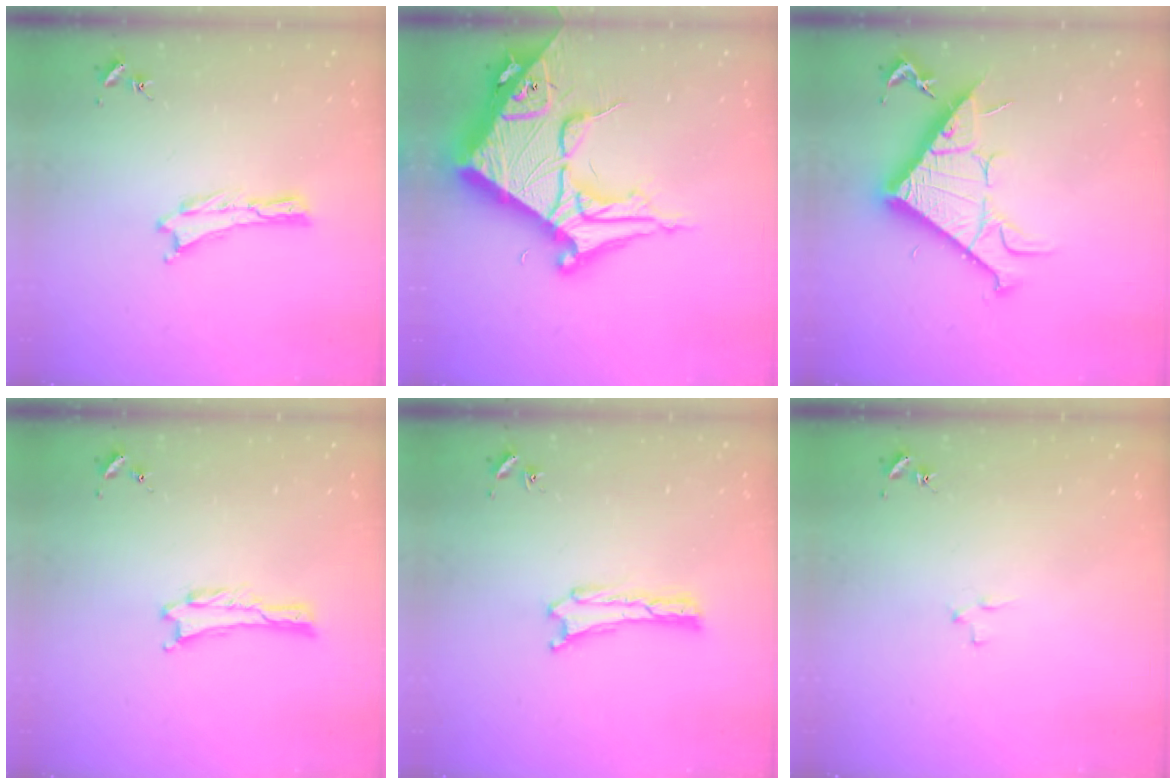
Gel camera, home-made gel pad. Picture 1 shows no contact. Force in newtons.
{"total": 14.6, "press": 14.5, "slide": 1.6}
{"total": 11.9, "press": 11.9, "slide": 0.2}
{"total": 0.6, "press": 0.6, "slide": 0.1}
{"total": 0.0}
{"total": 1.9, "press": 1.9, "slide": 0.2}